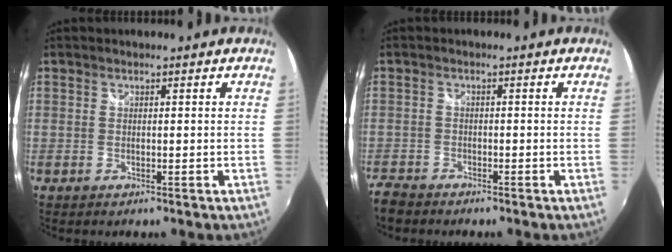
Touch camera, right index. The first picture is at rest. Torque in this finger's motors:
{"motor_torque": [-1.90, -0.24, -1.05, -0.21]}